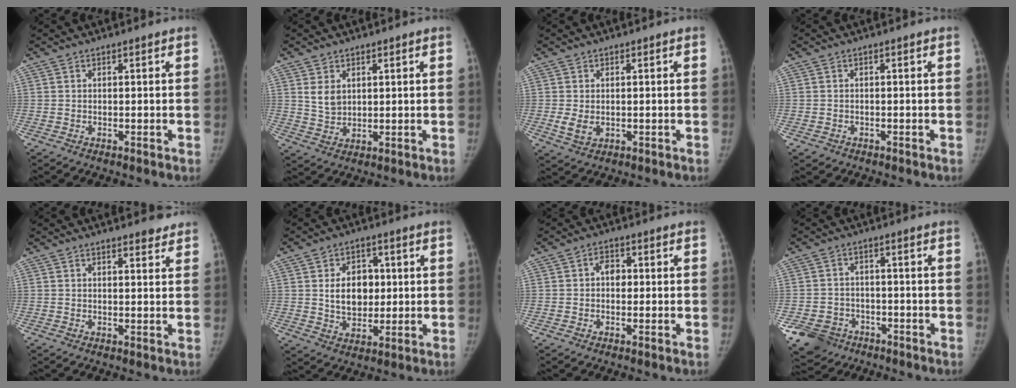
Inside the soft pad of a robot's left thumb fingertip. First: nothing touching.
{"total": 4.2, "force": [1.7, 3.1, 2.3], "torque": [-0.027, -0.017, 0.040]}
{"total": 3.2, "force": [-0.3, 2.3, 2.3], "torque": [-0.039, -0.008, 0.002]}
{"total": 1.2, "force": [-0.7, 1.0, 0.1], "torque": [-0.003, 0.004, -0.009]}
{"total": 2.9, "force": [2.4, 0.8, 1.4], "torque": [-0.005, -0.010, 0.029]}
{"total": 8.9, "force": [1.3, 6.5, 5.9], "torque": [-0.059, -0.005, 0.027]}
{"total": 2.8, "force": [0.1, 2.0, 1.9], "torque": [-0.014, 0.006, -0.006]}
{"total": 8.5, "force": [-4.8, 6.7, 2.3], "torque": [-0.041, 0.023, -0.072]}